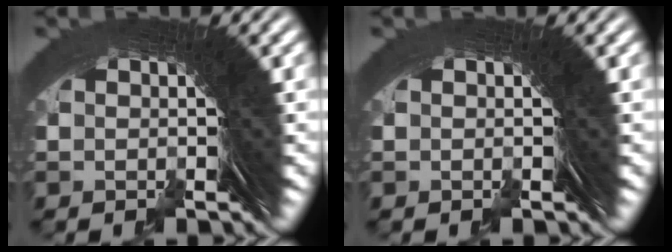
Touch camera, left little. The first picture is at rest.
{"total": 0.0}